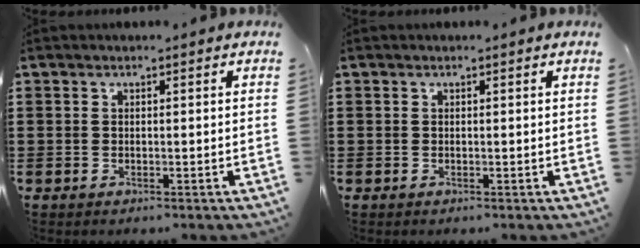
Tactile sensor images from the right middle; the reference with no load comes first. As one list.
[{"total": 0.0}]